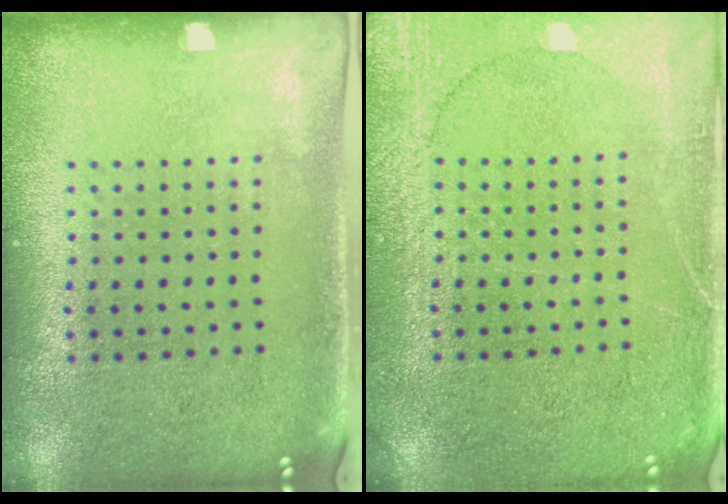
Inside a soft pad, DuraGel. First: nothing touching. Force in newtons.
{"total": 4.3, "press": 4.3, "slide": 0.6}